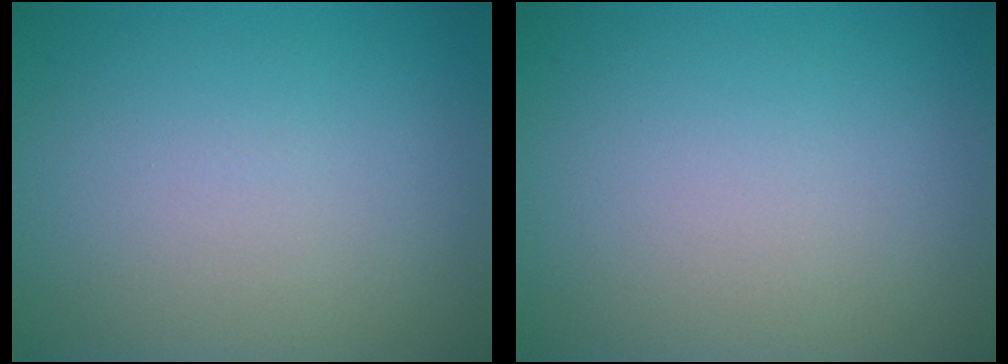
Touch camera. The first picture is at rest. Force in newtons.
{"total": 0.0}